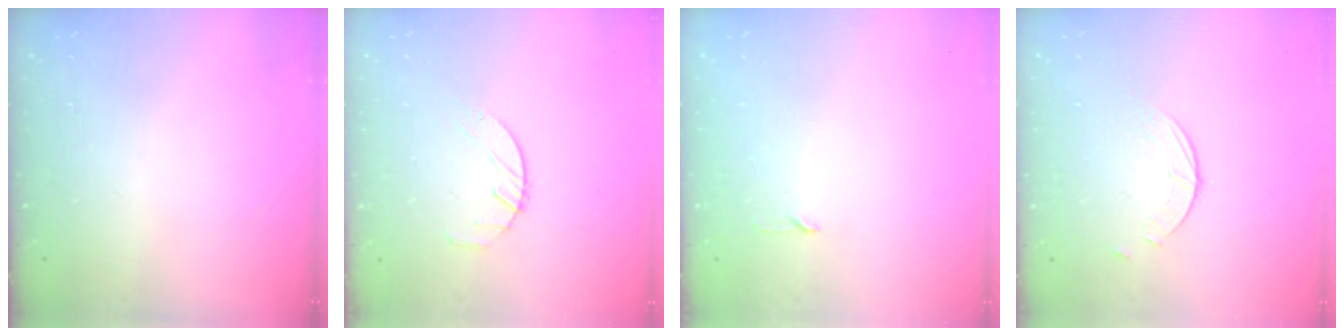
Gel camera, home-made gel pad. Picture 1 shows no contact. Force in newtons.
{"total": 2.5, "press": 2.5, "slide": 0.4}
{"total": 2.3, "press": 2.2, "slide": 0.3}
{"total": 0.9, "press": 0.9, "slide": 0.2}